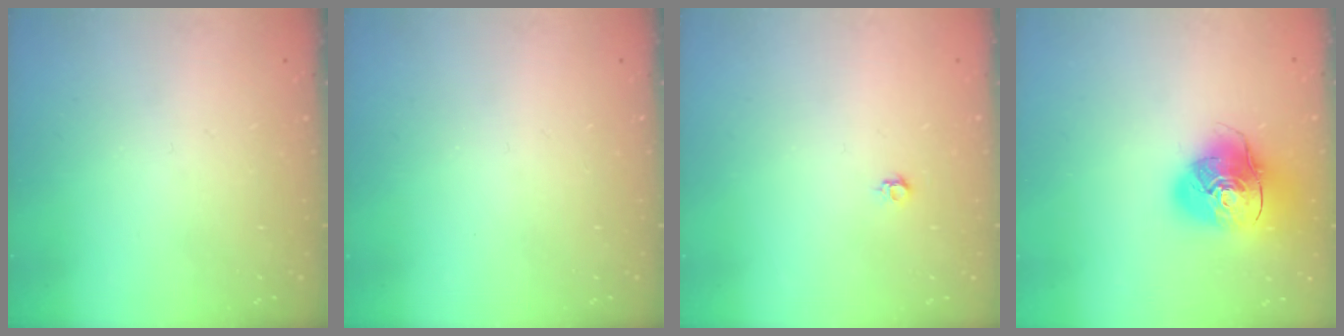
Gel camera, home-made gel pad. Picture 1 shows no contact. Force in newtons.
{"total": 0.0}
{"total": 4.0, "press": 3.9, "slide": 0.7}
{"total": 15.6, "press": 15.4, "slide": 2.2}